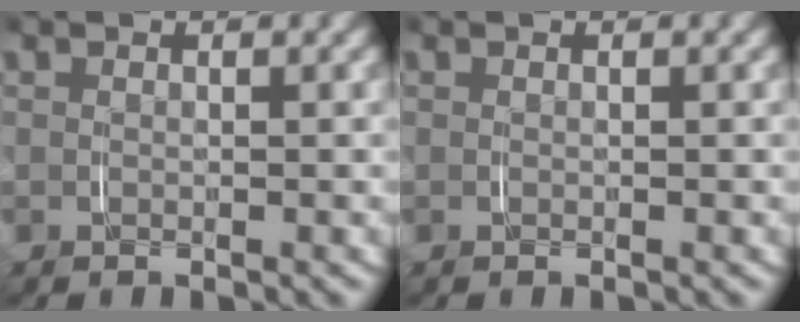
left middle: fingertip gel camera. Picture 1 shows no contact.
{"total": 0.0}